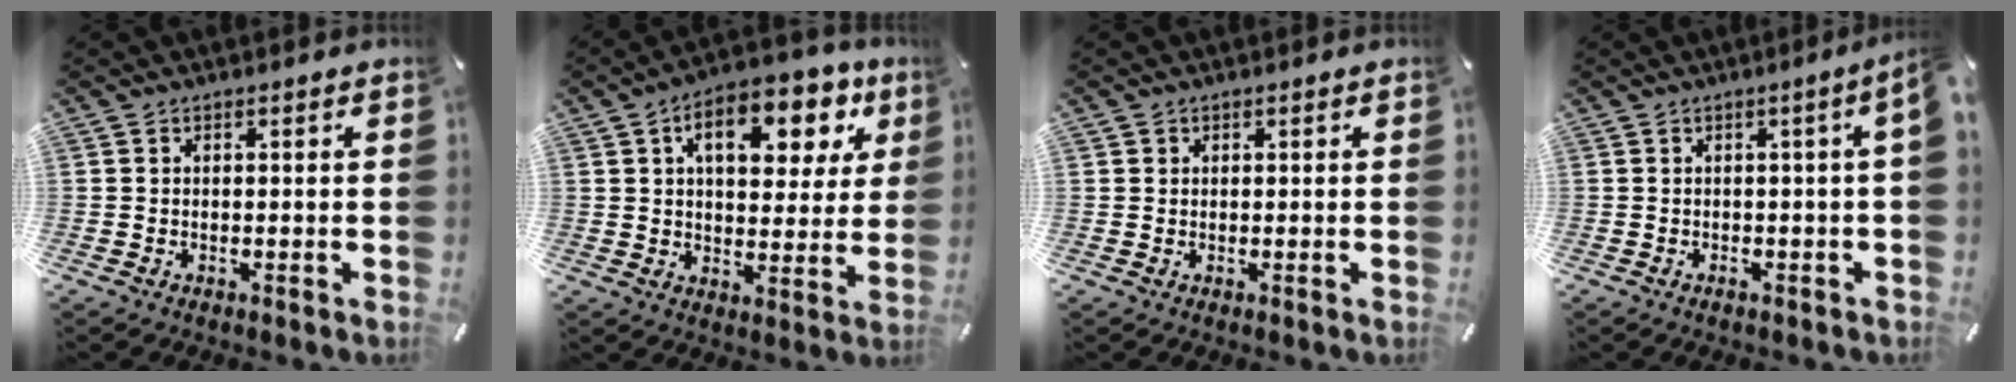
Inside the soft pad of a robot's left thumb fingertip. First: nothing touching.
{"total": 14.5, "force": [6.3, 8.3, 10.0], "torque": [-0.134, -0.022, 0.102]}
{"total": 0.7, "force": [0.3, 0.7, -0.1], "torque": [0.011, 0.001, 0.003]}
{"total": 3.6, "force": [-0.2, 0.0, 3.6], "torque": [-0.060, -0.005, -0.003]}